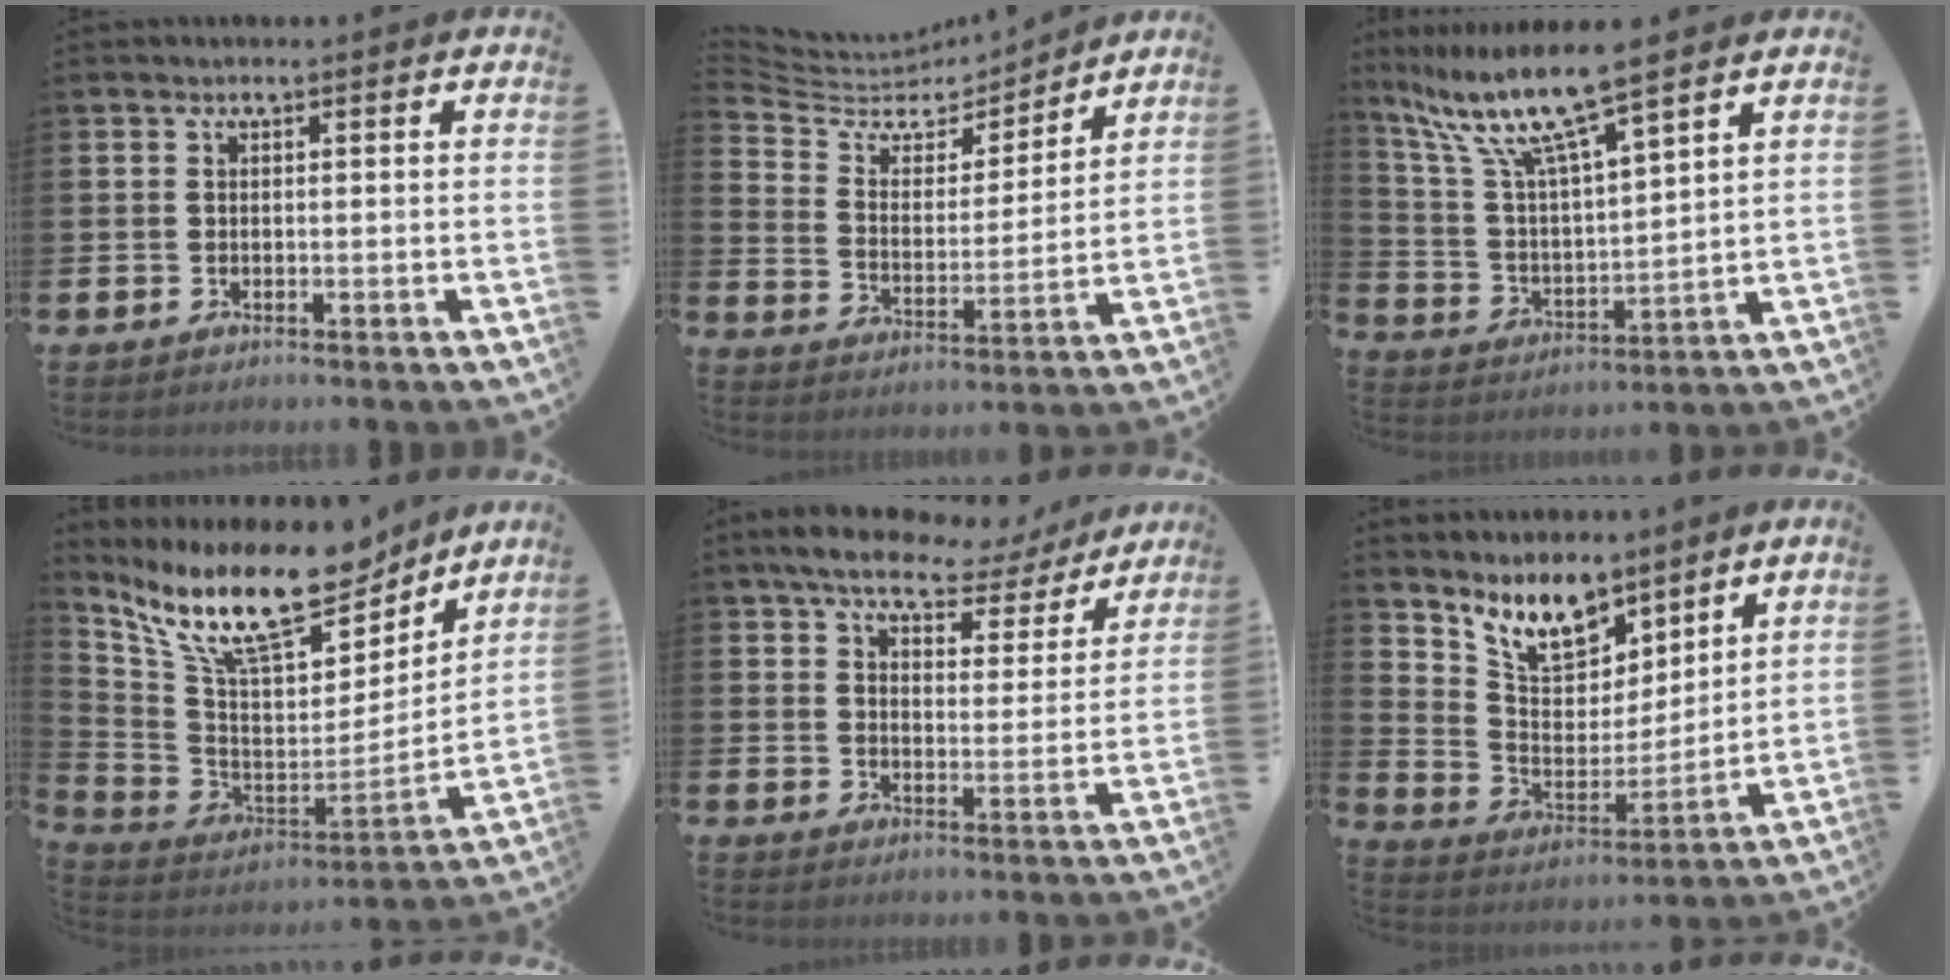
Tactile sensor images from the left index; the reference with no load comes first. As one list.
[{"total": 5.4, "force": [4.4, 2.8, 1.4], "torque": [-0.061, -0.035, 0.070]}, {"total": 10.4, "force": [8.6, 1.3, 5.8], "torque": [-0.146, -0.040, 0.147]}, {"total": 14.0, "force": [11.0, 4.3, 7.4], "torque": [-0.178, -0.067, 0.193]}, {"total": 7.3, "force": [6.5, 2.2, 2.2], "torque": [-0.060, -0.038, 0.111]}, {"total": 10.1, "force": [8.6, 4.2, 3.3], "torque": [-0.093, -0.047, 0.159]}]